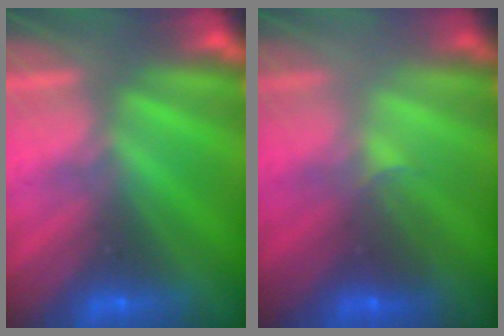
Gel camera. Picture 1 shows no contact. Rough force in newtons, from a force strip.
{"total": 2.0}